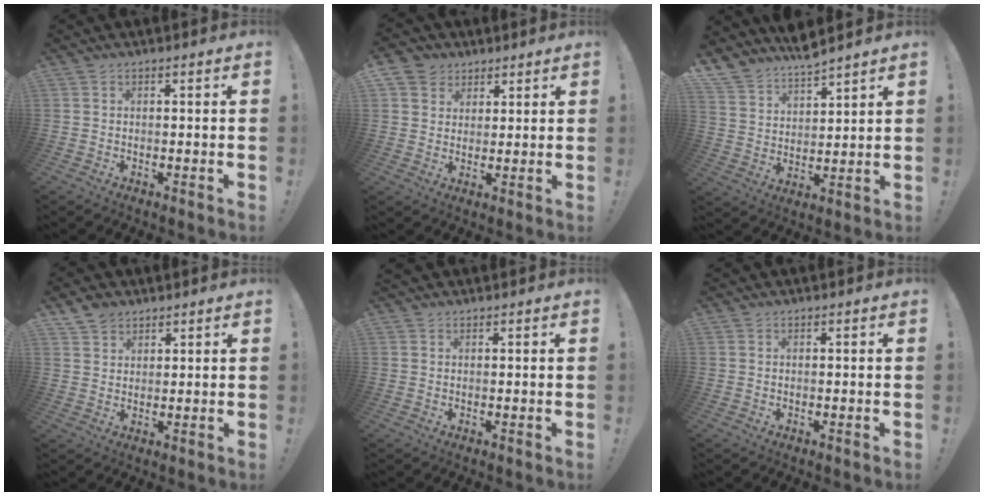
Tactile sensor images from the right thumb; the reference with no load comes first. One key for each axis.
{"total": 6.3, "fx": 3.3, "fy": 5.2, "fz": 0.8, "tx": -0.017, "ty": -0.019, "tz": 0.066}
{"total": 7.4, "fx": 7.0, "fy": 2.4, "fz": 1.0, "tx": -0.040, "ty": -0.066, "tz": 0.132}
{"total": 4.4, "fx": 3.4, "fy": 2.7, "fz": 0.7, "tx": -0.008, "ty": -0.019, "tz": 0.064}
{"total": 0.8, "fx": 0.8, "fy": 0.3, "fz": 0.1, "tx": -0.001, "ty": -0.002, "tz": 0.015}
{"total": 0.0}